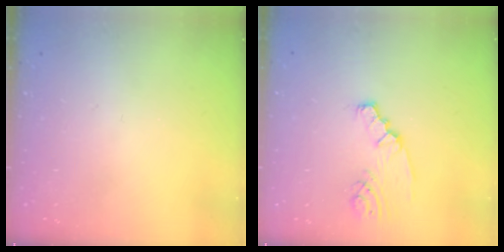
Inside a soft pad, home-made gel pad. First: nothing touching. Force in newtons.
{"total": 2.2, "press": 2.1, "slide": 0.5}